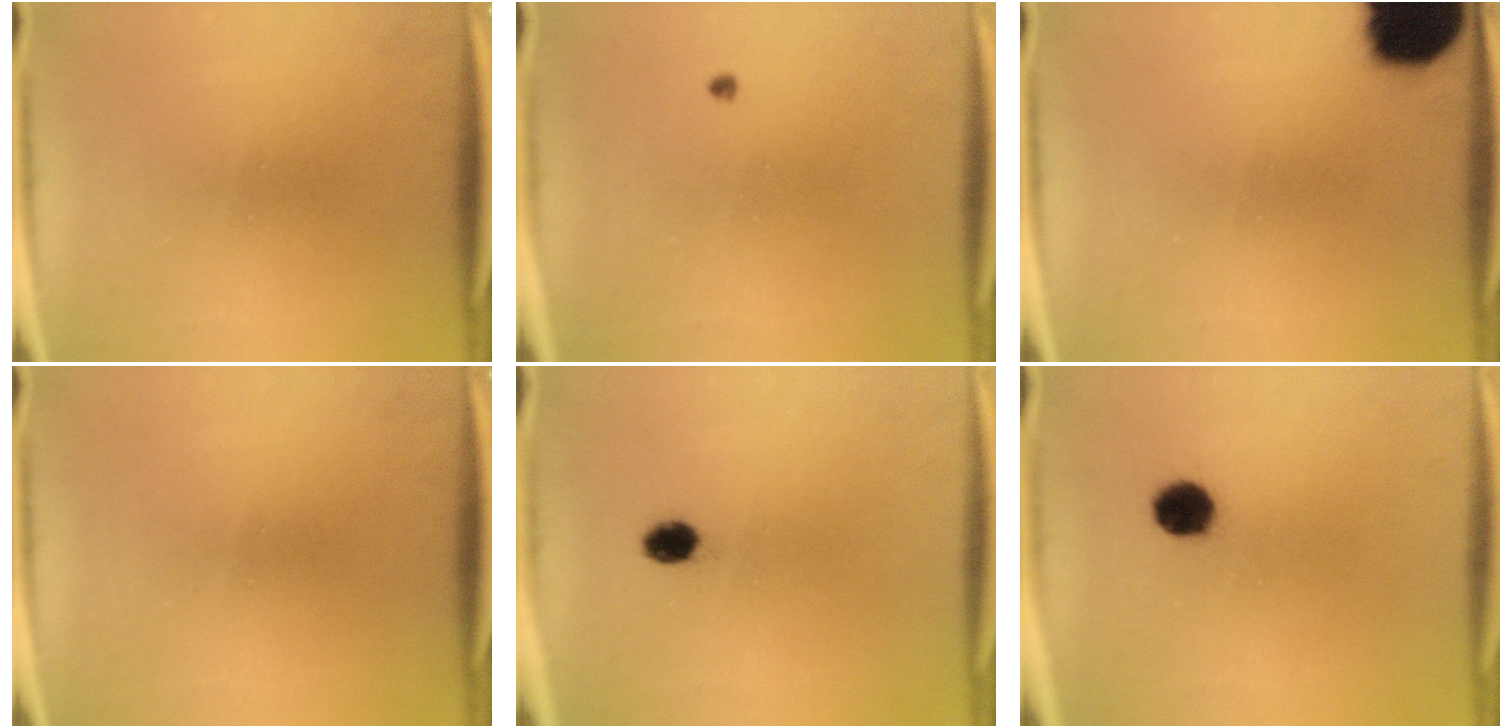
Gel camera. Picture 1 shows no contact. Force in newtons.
{"total": 0.7}
{"total": 16.8}
{"total": 0.0}
{"total": 2.9}
{"total": 4.7}